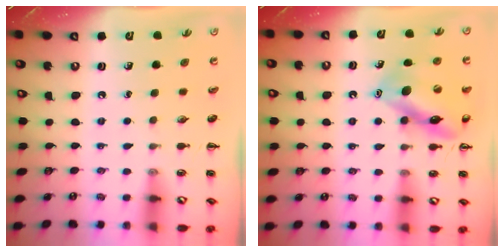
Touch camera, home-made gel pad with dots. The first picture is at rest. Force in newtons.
{"total": 14.2, "press": 14.1, "slide": 1.6}